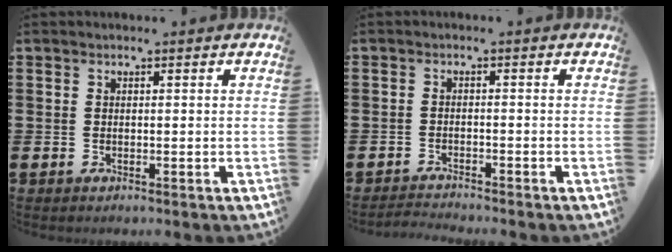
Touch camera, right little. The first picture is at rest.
{"total": 1.5, "force": [-1.5, -0.1, 0.1], "torque": [-0.003, 0.002, -0.029]}